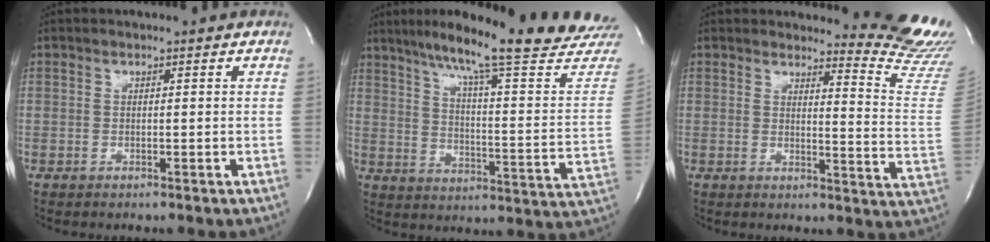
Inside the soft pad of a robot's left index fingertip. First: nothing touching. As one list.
[{"total": 26.3, "force": [22.6, 0.2, 13.5], "torque": [-0.203, -0.072, 0.291]}, {"total": 12.6, "force": [12.5, -1.0, 1.2], "torque": [-0.002, -0.161, 0.114]}]